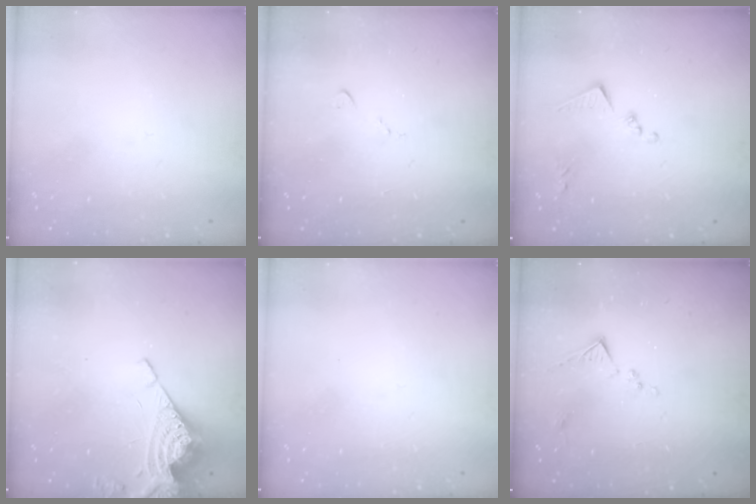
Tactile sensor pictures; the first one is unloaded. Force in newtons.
{"total": 5.9, "press": 5.8, "slide": 0.8}
{"total": 9.9, "press": 9.9, "slide": 0.8}
{"total": 10.4, "press": 10.3, "slide": 1.2}
{"total": 0.0}
{"total": 8.5, "press": 8.5, "slide": 0.3}